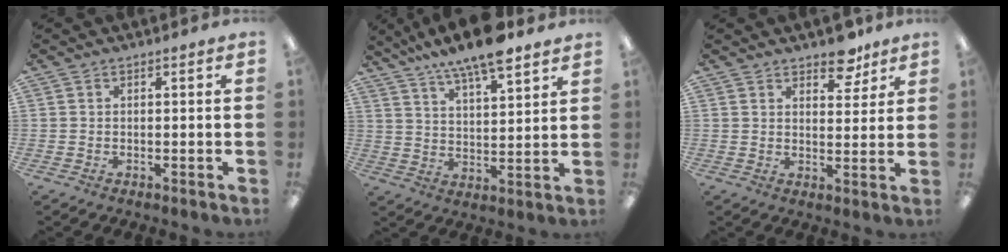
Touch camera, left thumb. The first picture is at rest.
{"total": 12.0, "force": [9.8, 3.1, 6.2], "torque": [-0.111, -0.051, 0.173]}
{"total": 7.1, "force": [5.5, 3.4, 2.9], "torque": [-0.014, -0.033, 0.093]}